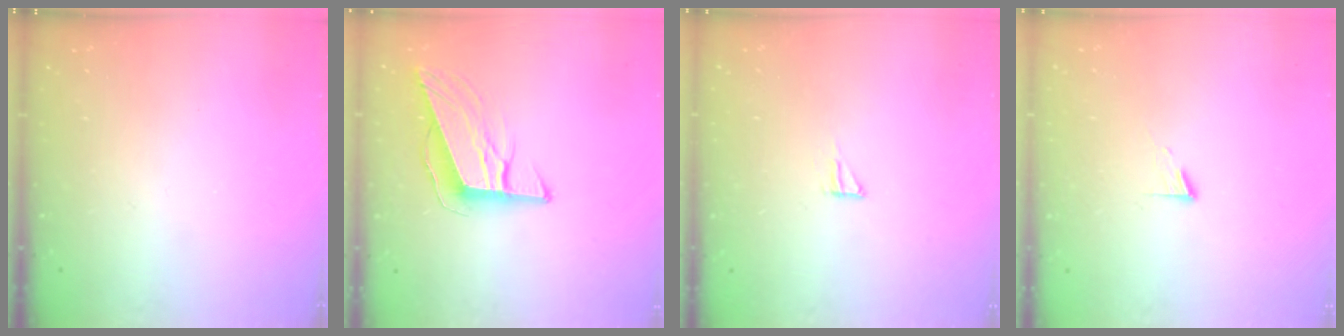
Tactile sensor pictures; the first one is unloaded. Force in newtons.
{"total": 10.7, "press": 10.2, "slide": 3.3}
{"total": 5.1, "press": 5.1, "slide": 0.4}
{"total": 5.1, "press": 5.1, "slide": 0.6}